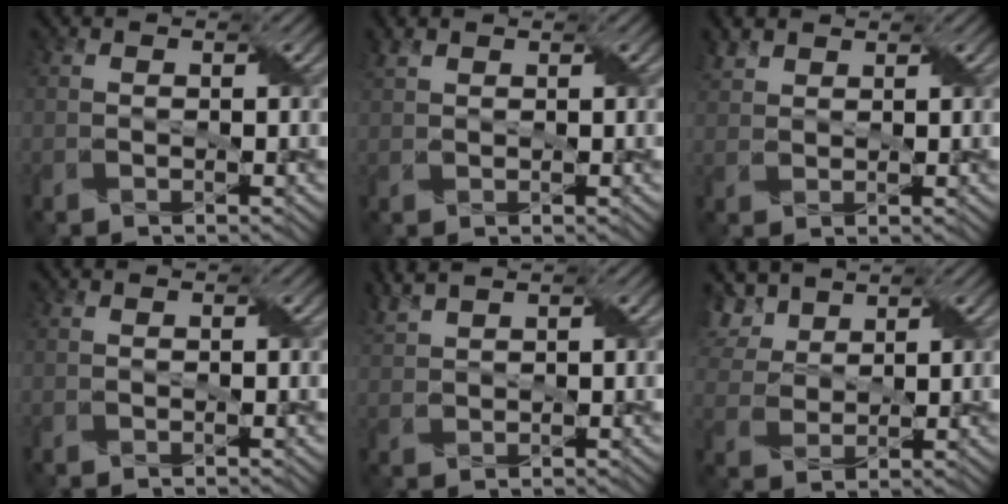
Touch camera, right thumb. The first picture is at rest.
{"total": 1.7, "force": [1.3, 0.8, 0.8], "torque": [-0.023, 0.009, 0.031]}
{"total": 2.7, "force": [2.1, 1.4, 1.0], "torque": [-0.031, 0.009, 0.045]}
{"total": 0.0}
{"total": 3.2, "force": [2.8, 0.4, 1.5], "torque": [-0.045, 0.014, 0.062]}
{"total": 5.9, "force": [4.3, 3.2, 2.6], "torque": [-0.081, 0.009, 0.094]}